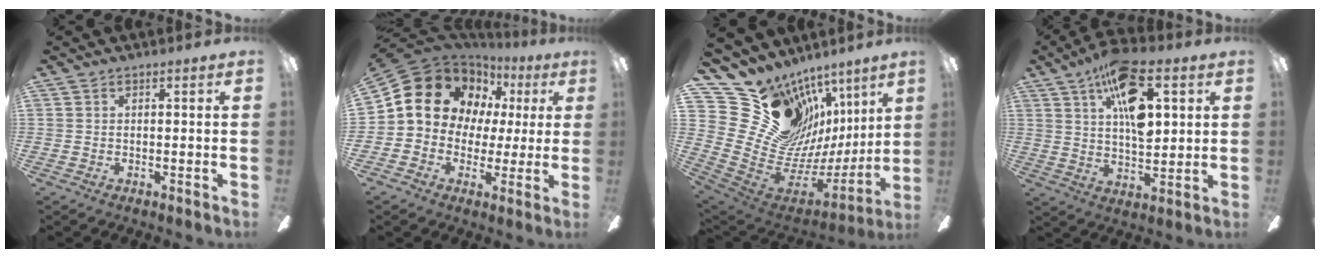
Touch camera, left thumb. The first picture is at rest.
{"total": 16.1, "force": [5.2, 13.0, 8.1], "torque": [-0.160, -0.007, 0.103]}
{"total": 22.3, "force": [11.8, 16.0, 10.0], "torque": [-0.179, -0.110, 0.262]}
{"total": 17.4, "force": [7.4, 7.6, 13.7], "torque": [-0.215, -0.016, 0.125]}